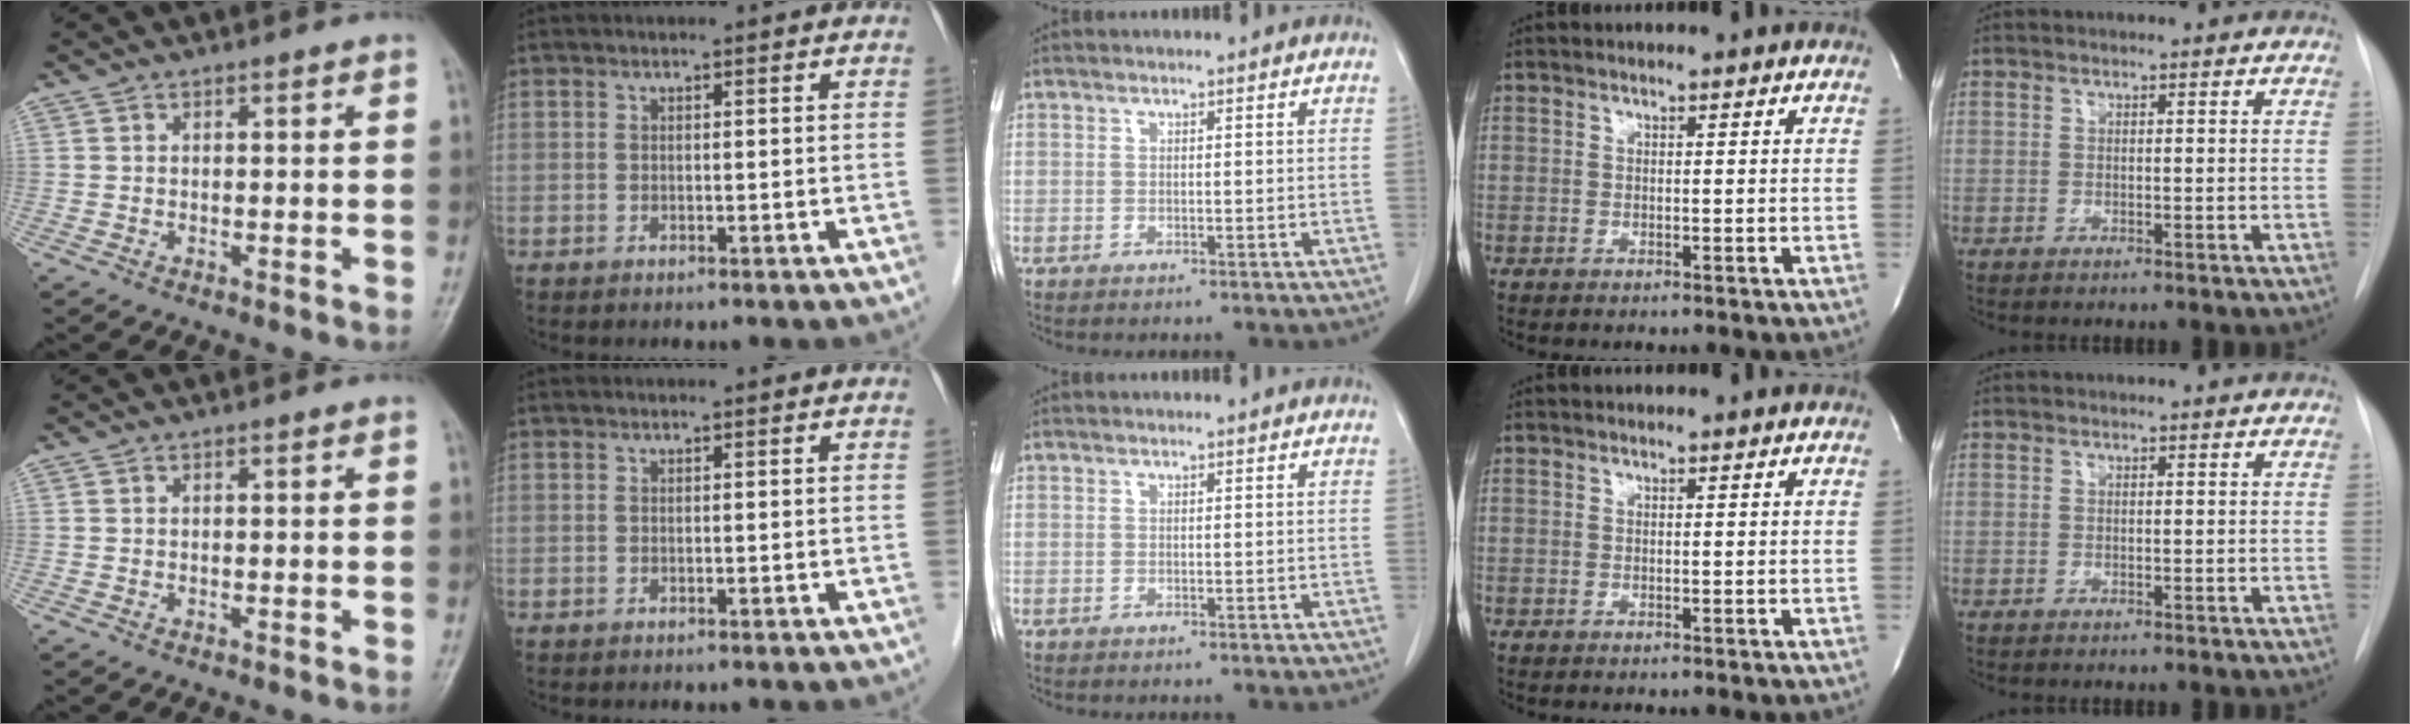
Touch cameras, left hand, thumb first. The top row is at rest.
{}